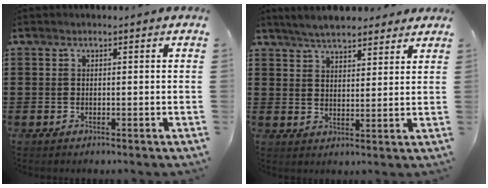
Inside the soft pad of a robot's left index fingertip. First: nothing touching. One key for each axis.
{"total": 5.1, "fx": 4.8, "fy": 1.2, "fz": 1.4, "tx": -0.041, "ty": -0.004, "tz": 0.089}